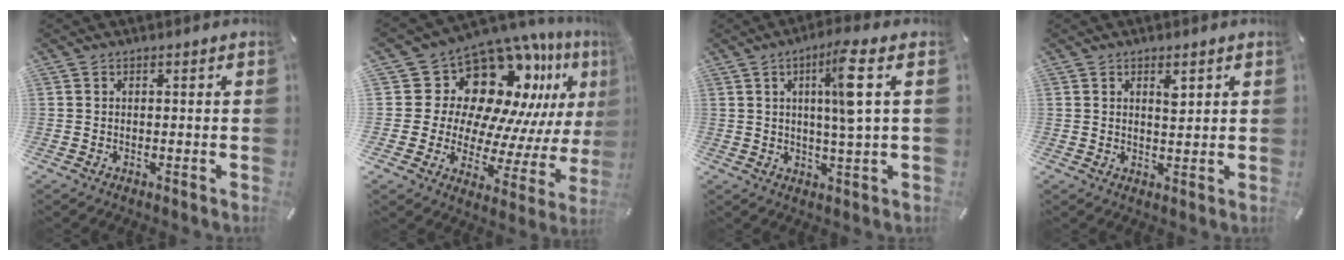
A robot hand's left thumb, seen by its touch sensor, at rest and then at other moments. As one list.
[{"total": 18.9, "force": [11.8, 11.4, 9.5], "torque": [-0.163, -0.123, 0.215]}, {"total": 9.3, "force": [2.8, 0.6, 8.8], "torque": [-0.150, -0.004, 0.036]}, {"total": 2.8, "force": [1.5, 1.0, 2.1], "torque": [-0.021, -0.008, 0.020]}]